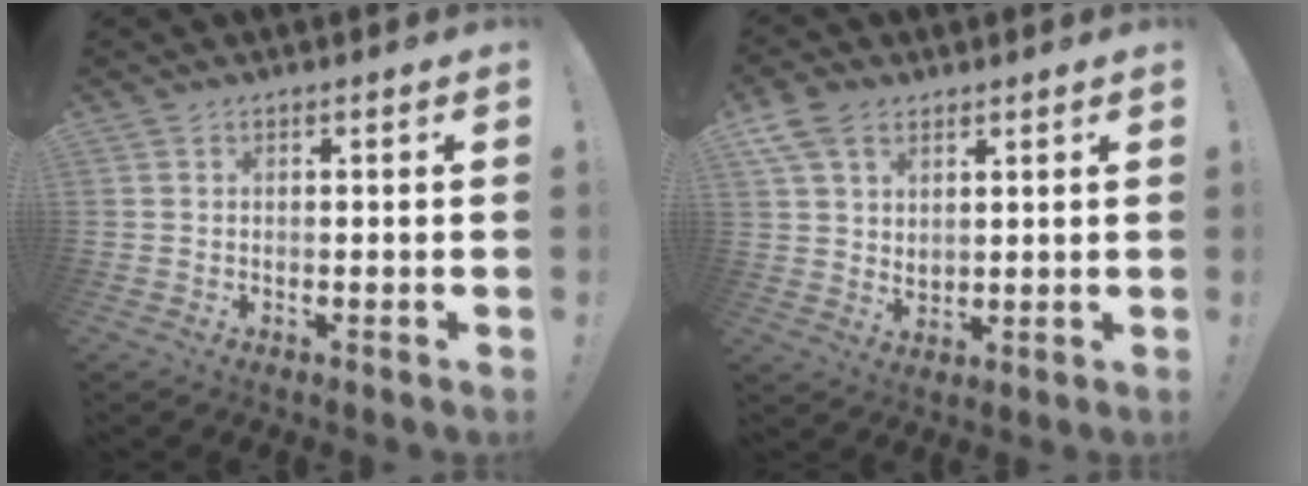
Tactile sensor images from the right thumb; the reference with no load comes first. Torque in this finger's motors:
{"motor_torque": [-0.03, 0.15, 0.35, 0.29, 0.01]}